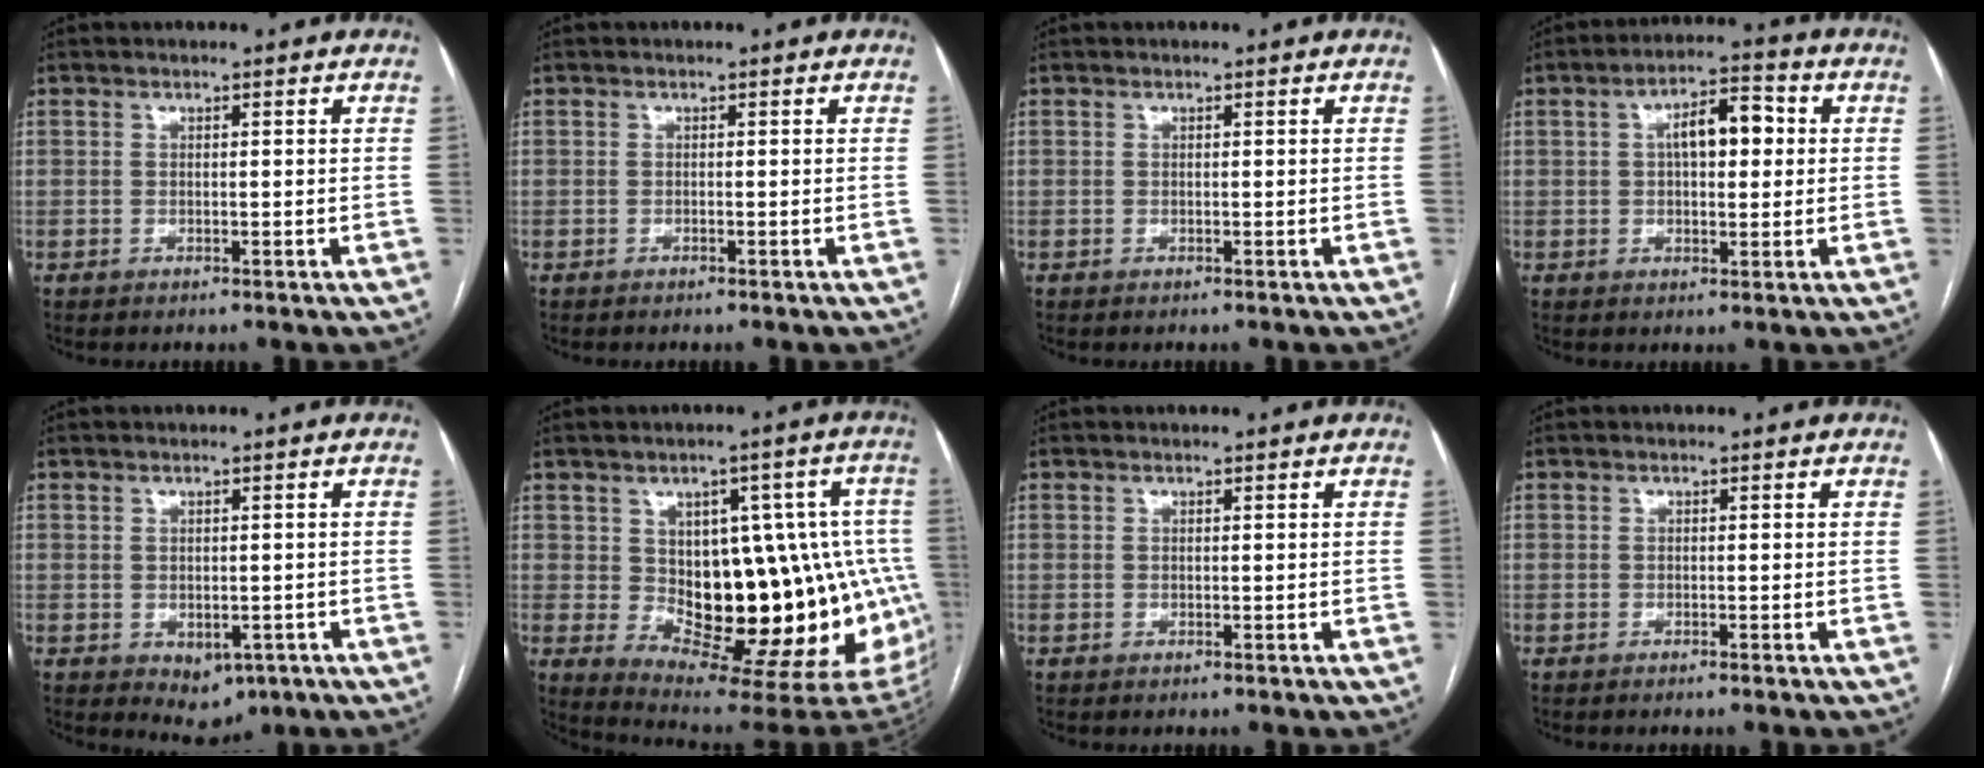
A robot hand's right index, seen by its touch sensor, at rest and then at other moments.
{"total": 0.0}
{"total": 0.0}
{"total": 7.4, "force": [1.3, 3.0, 6.7], "torque": [-0.110, 0.024, 0.018]}
{"total": 4.0, "force": [-1.5, 2.7, 2.5], "torque": [-0.028, -0.002, -0.004]}
{"total": 21.6, "force": [-1.7, 9.8, 19.2], "torque": [-0.168, 0.029, 0.005]}
{"total": 0.0}
{"total": 0.8, "force": [-0.6, -0.3, 0.4], "torque": [-0.004, 0.002, -0.012]}